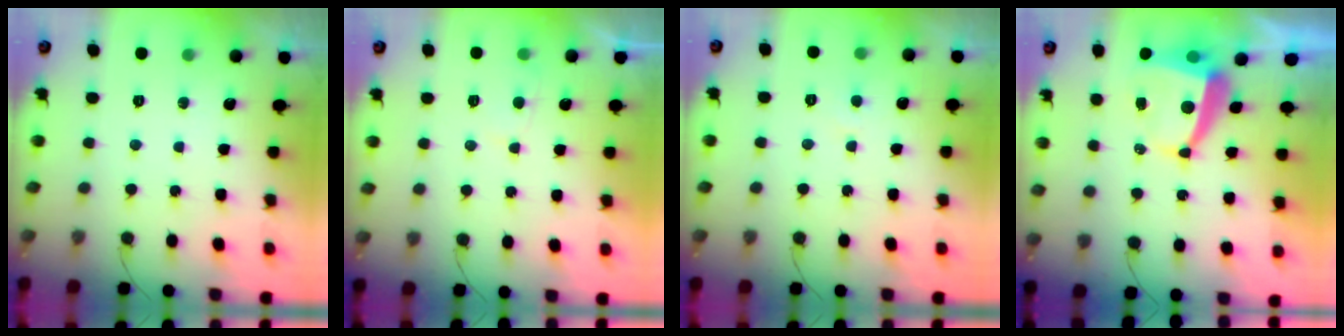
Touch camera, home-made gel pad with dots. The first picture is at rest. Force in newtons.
{"total": 2.4, "press": 2.4, "slide": 0.4}
{"total": 2.6, "press": 2.6, "slide": 0.2}
{"total": 6.1, "press": 6.0, "slide": 1.2}